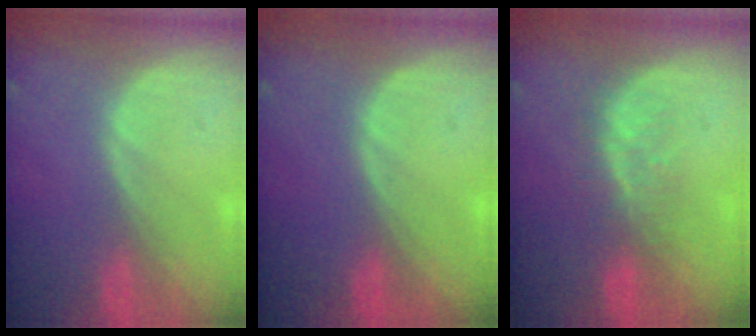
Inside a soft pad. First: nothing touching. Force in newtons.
{"total": 0.0}
{"total": 4.5, "press": 4.2, "slide": 1.7}